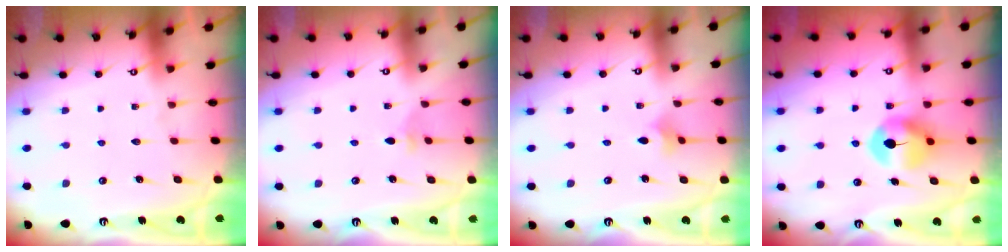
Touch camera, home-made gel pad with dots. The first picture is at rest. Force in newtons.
{"total": 2.9, "press": 2.8, "slide": 0.8}
{"total": 2.5, "press": 2.5, "slide": 0.5}
{"total": 7.6, "press": 7.6, "slide": 0.4}